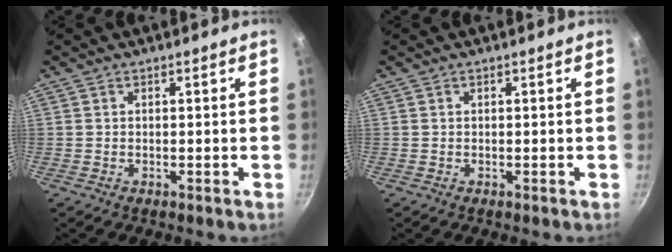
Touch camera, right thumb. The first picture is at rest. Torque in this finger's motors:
{"motor_torque": [-0.12, -0.12, 0.17, 0.03, 0.04]}